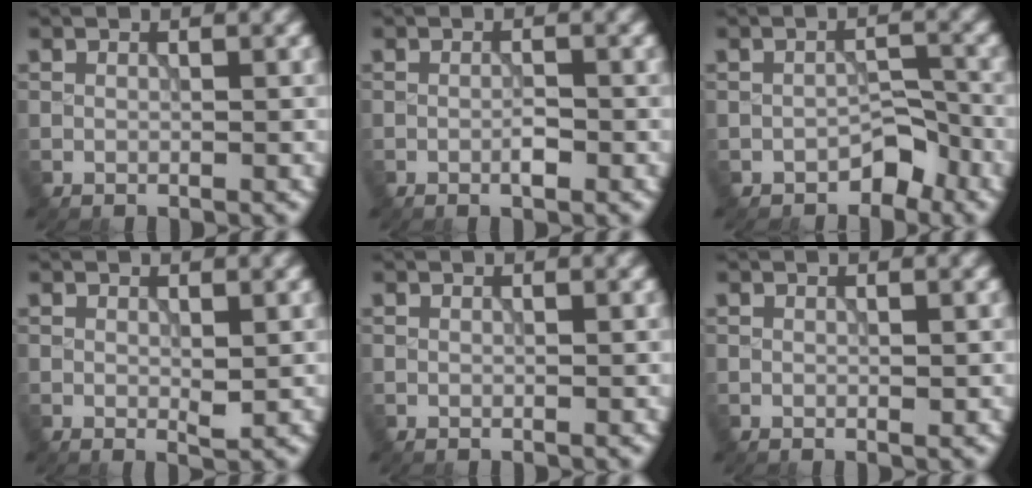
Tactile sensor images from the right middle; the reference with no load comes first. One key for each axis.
{"total": 1.2, "fx": -0.5, "fy": 0.3, "fz": 1.0, "tx": -0.019, "ty": 0.000, "tz": -0.010}
{"total": 2.6, "fx": -1.8, "fy": 1.4, "fz": 1.3, "tx": -0.013, "ty": 0.008, "tz": -0.026}
{"total": 1.0, "fx": 0.2, "fy": 0.3, "fz": 0.9, "tx": -0.013, "ty": -0.004, "tz": 0.002}
{"total": 0.0}
{"total": 0.0}